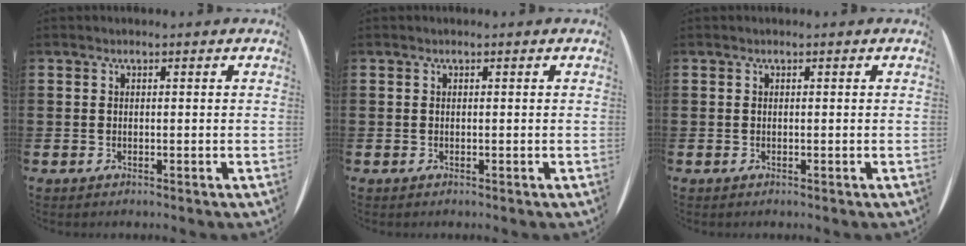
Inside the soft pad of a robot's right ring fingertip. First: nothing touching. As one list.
[{"total": 0.0}, {"total": 0.0}]